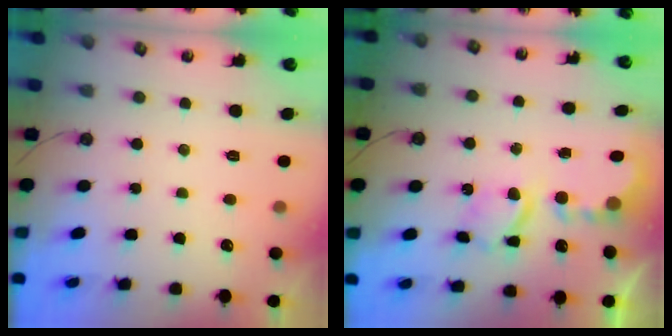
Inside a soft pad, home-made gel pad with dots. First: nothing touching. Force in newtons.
{"total": 6.4, "press": 6.4, "slide": 0.3}